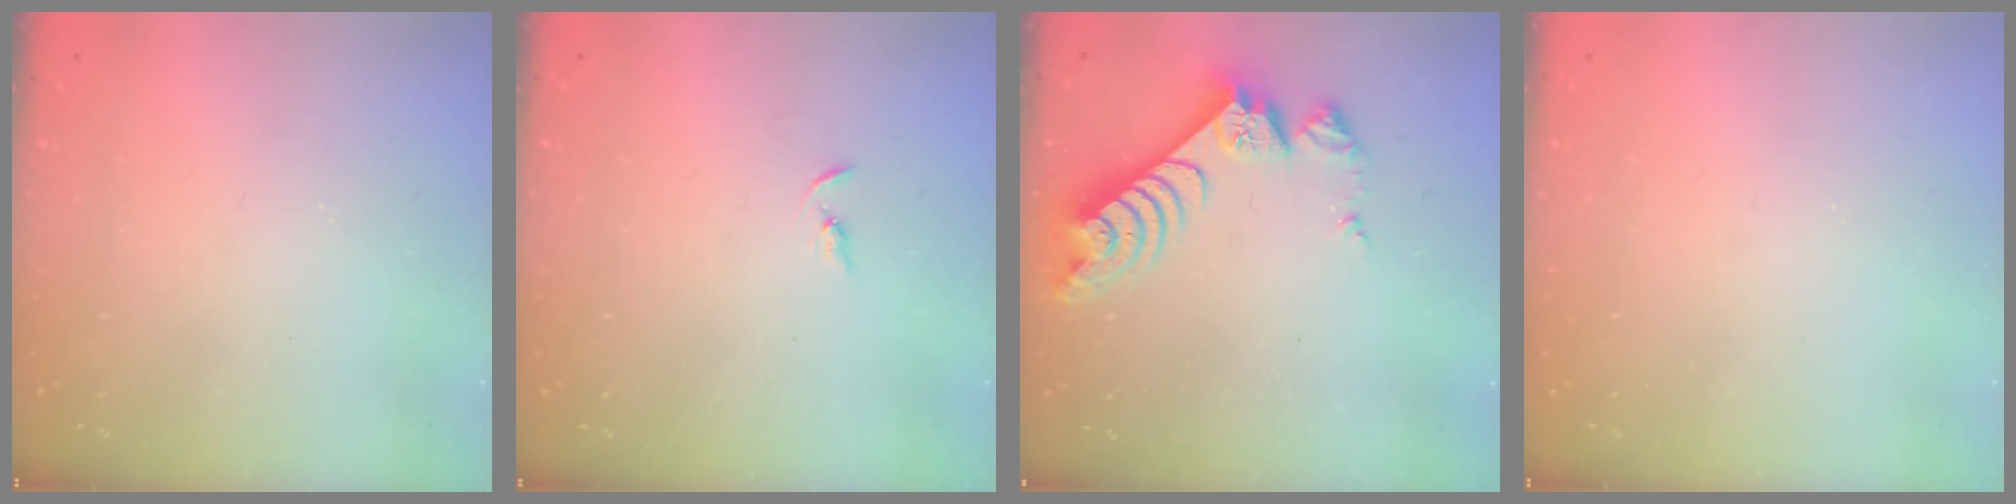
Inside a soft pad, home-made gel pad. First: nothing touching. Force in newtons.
{"total": 2.2, "press": 2.2, "slide": 0.2}
{"total": 10.1, "press": 10.0, "slide": 1.0}
{"total": 0.0}